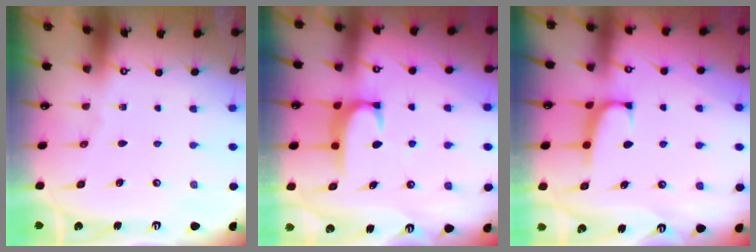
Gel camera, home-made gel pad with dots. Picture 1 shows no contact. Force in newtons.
{"total": 2.3, "press": 2.3, "slide": 0.6}
{"total": 1.0, "press": 0.6, "slide": 0.7}